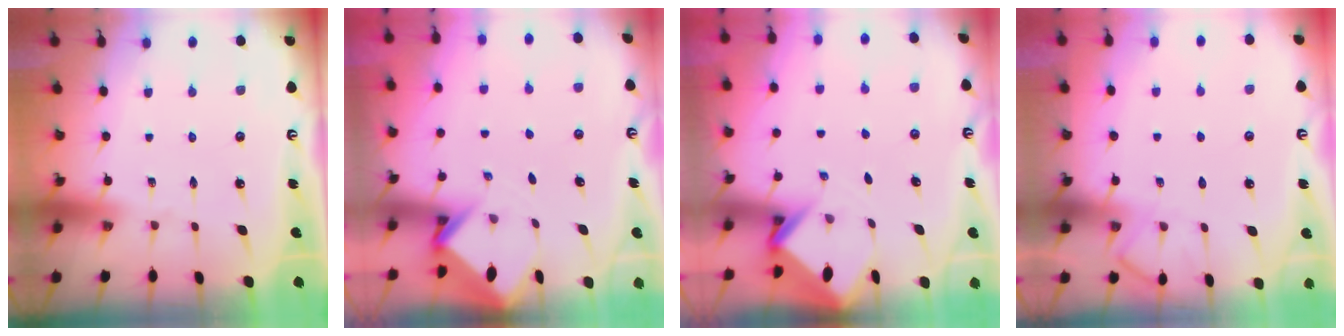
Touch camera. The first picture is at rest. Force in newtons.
{"total": 2.9, "press": 2.9, "slide": 0.2}
{"total": 3.2, "press": 3.2, "slide": 0.2}
{"total": 5.1, "press": 5.1, "slide": 0.5}